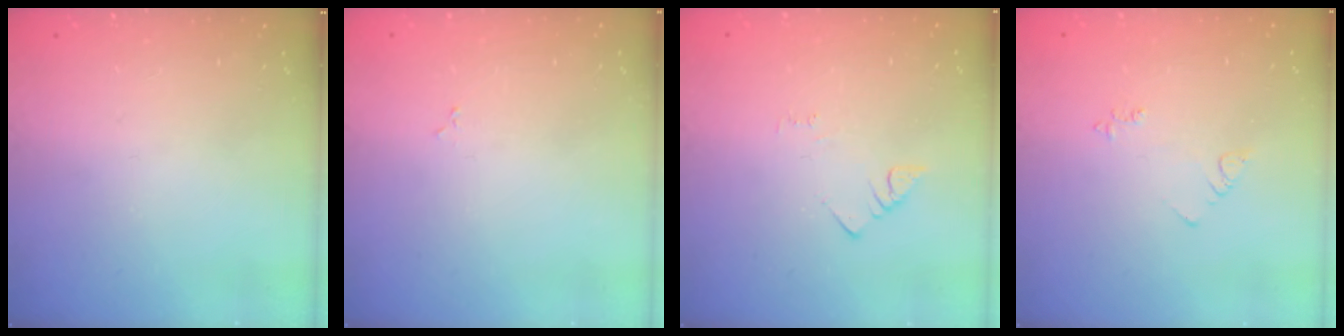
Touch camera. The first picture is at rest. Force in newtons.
{"total": 1.9, "press": 1.9, "slide": 0.3}
{"total": 1.5, "press": 1.5, "slide": 0.3}
{"total": 3.9, "press": 3.8, "slide": 0.7}